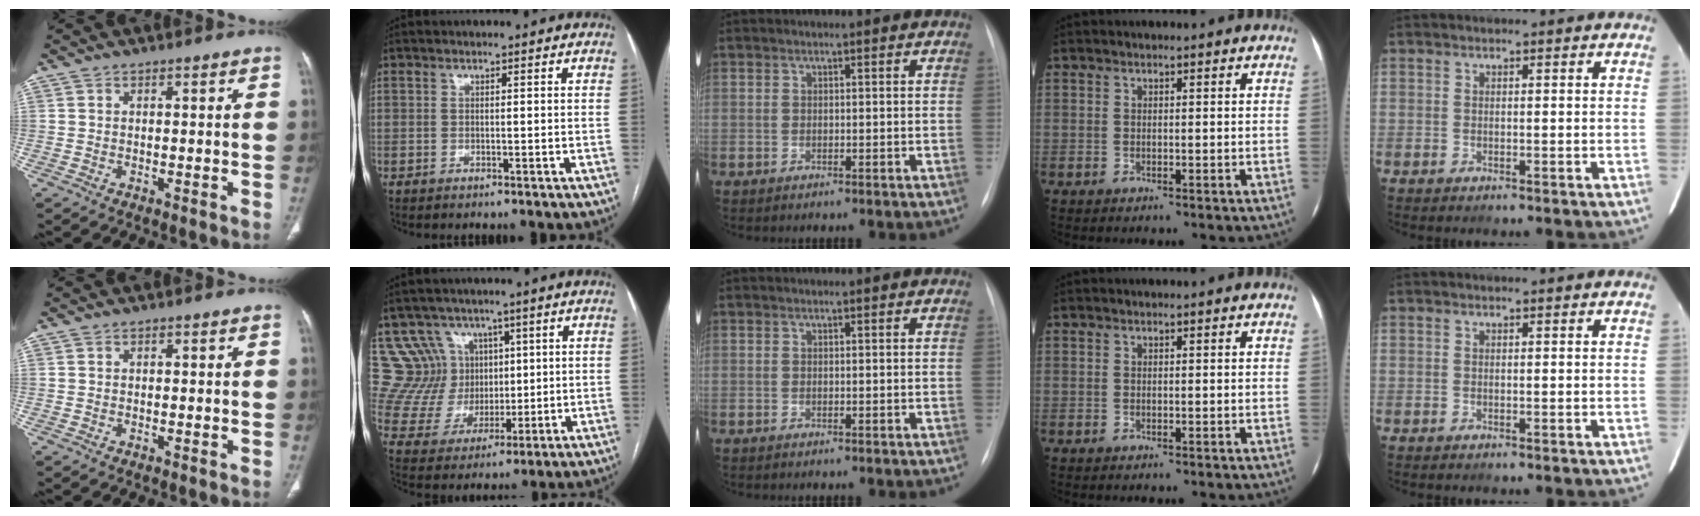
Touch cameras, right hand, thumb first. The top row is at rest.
{"index": {"total": 9.8, "force": [5.2, 8.3, 0.7], "torque": [-0.023, 0.044, 0.106]}}